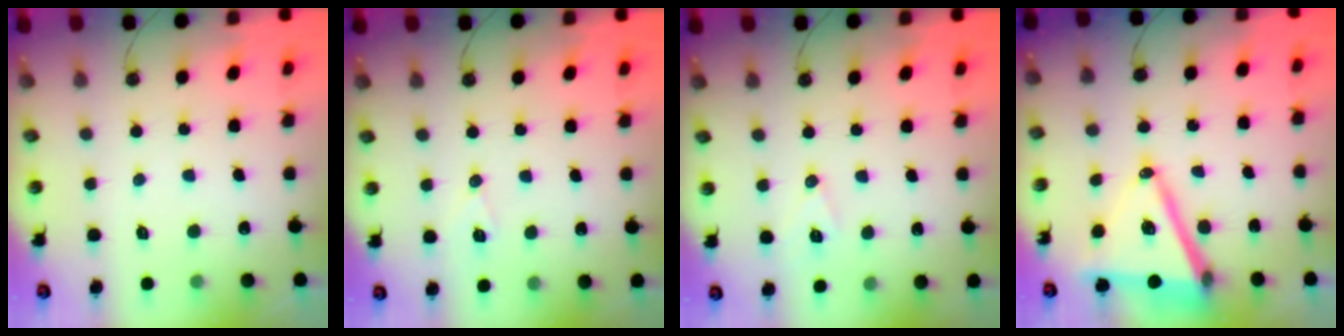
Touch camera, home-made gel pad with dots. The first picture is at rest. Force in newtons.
{"total": 6.0, "press": 5.8, "slide": 1.7}
{"total": 7.6, "press": 6.1, "slide": 4.5}
{"total": 15.0, "press": 14.5, "slide": 3.9}